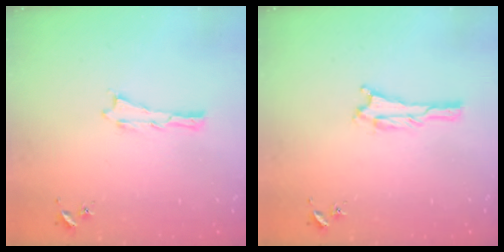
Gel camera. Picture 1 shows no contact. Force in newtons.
{"total": 0.6, "press": 0.6, "slide": 0.1}